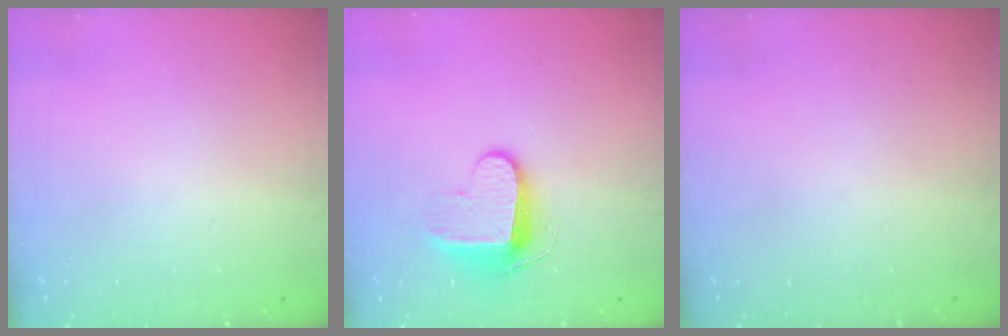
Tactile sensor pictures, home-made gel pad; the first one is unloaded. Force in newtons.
{"total": 8.9, "press": 8.9, "slide": 0.8}
{"total": 0.0}